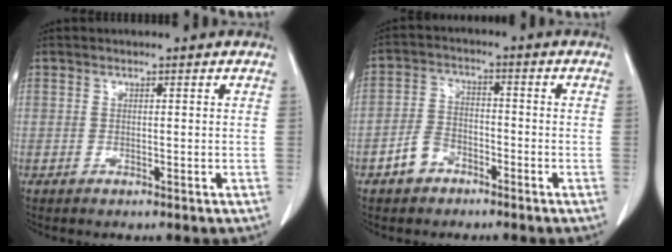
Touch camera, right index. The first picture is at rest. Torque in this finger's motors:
{"motor_torque": [-0.21, -0.13, -0.31, -0.12]}